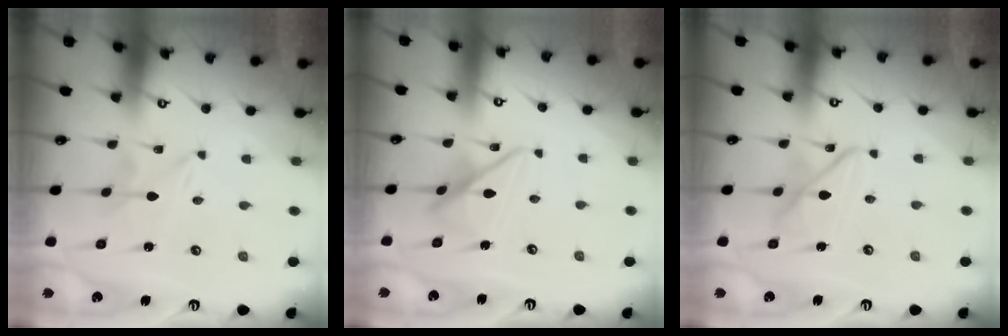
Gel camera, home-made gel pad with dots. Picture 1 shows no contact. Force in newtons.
{"total": 11.8, "press": 11.7, "slide": 1.2}
{"total": 9.2, "press": 9.2, "slide": 0.7}